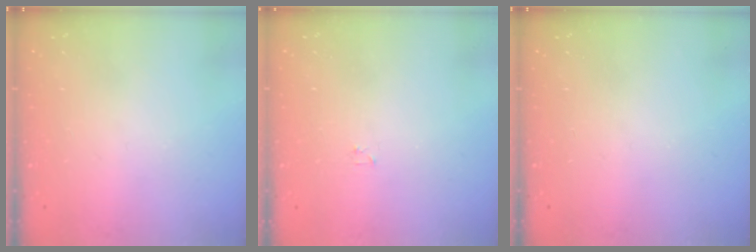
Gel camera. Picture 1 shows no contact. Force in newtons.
{"total": 1.2, "press": 1.2, "slide": 0.2}
{"total": 0.0}